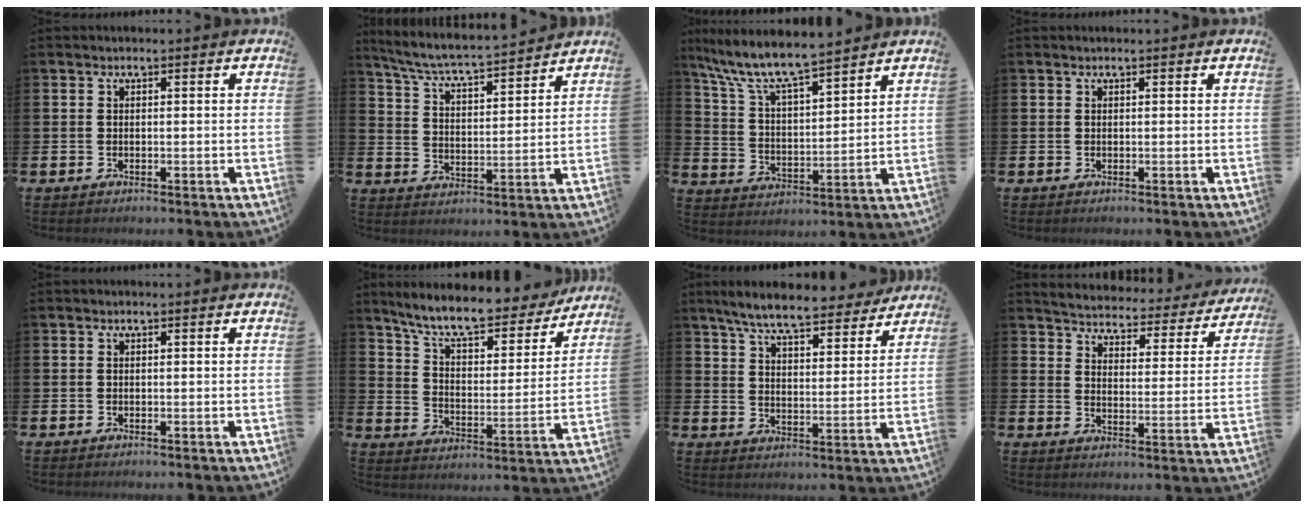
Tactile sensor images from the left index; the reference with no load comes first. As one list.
[{"total": 5.8, "force": [5.6, 0.1, 1.6], "torque": [-0.061, -0.044, 0.093]}, {"total": 8.9, "force": [8.1, 1.0, 3.4], "torque": [-0.105, -0.051, 0.142]}, {"total": 0.0}, {"total": 0.0}, {"total": 8.9, "force": [8.0, 1.9, 3.6], "torque": [-0.091, -0.057, 0.133]}, {"total": 7.8, "force": [7.1, 1.2, 2.9], "torque": [-0.081, -0.041, 0.124]}, {"total": 4.1, "force": [4.0, 0.7, 0.4], "torque": [-0.037, -0.038, 0.063]}]